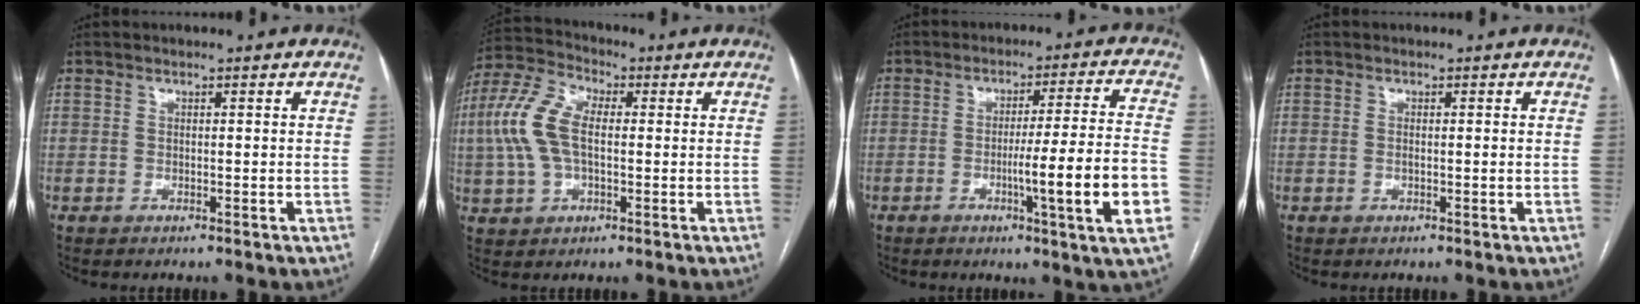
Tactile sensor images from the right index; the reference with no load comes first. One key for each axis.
{"total": 10.1, "fx": 0.4, "fy": 5.0, "fz": 8.8, "tx": -0.220, "ty": 0.026, "tz": 0.007}
{"total": 13.4, "fx": -3.8, "fy": -1.3, "fz": 12.8, "tx": -0.193, "ty": -0.014, "tz": -0.062}
{"total": 0.8, "fx": -0.1, "fy": 0.0, "fz": 0.8, "tx": -0.017, "ty": -0.001, "tz": 0.001}